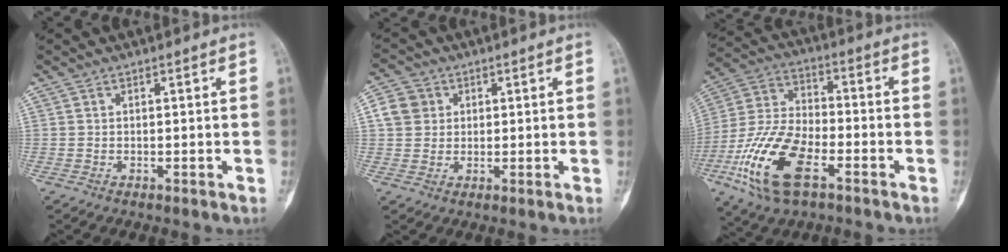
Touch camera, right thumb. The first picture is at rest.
{"total": 5.2, "force": [1.3, 4.8, 1.7], "torque": [-0.018, 0.005, 0.020]}
{"total": 17.7, "force": [-7.5, 8.5, 13.6], "torque": [-0.280, 0.021, -0.143]}